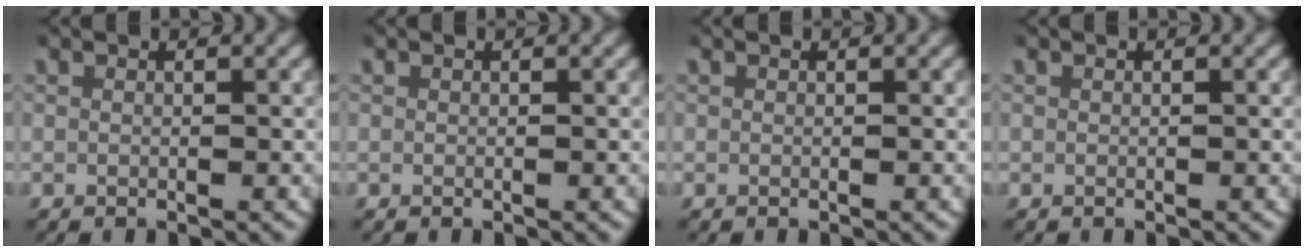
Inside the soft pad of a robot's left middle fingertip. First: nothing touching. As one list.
[{"total": 0.0}, {"total": 0.0}, {"total": 0.0}]